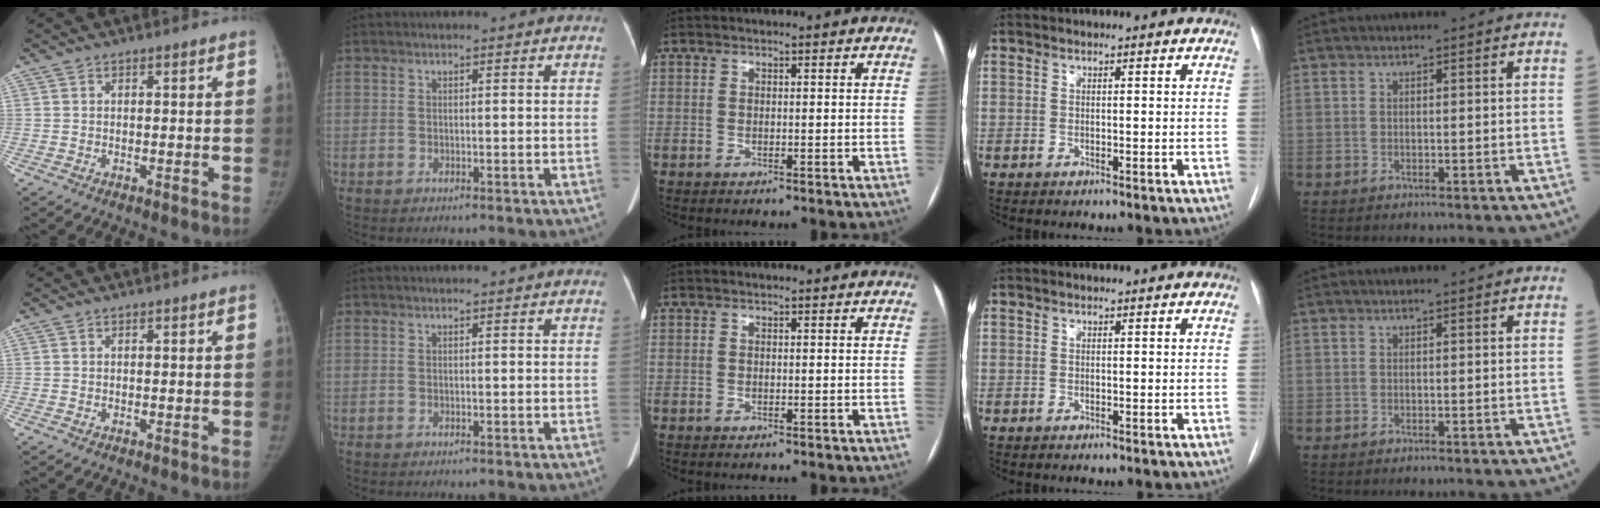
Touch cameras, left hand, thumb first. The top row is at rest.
{}